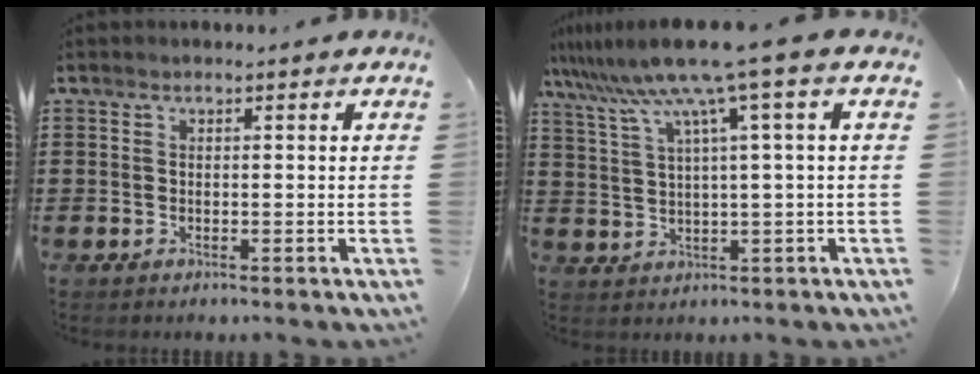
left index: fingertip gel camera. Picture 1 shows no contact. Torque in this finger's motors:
{"motor_torque": [0.81, -0.09, 0.97, 0.21]}